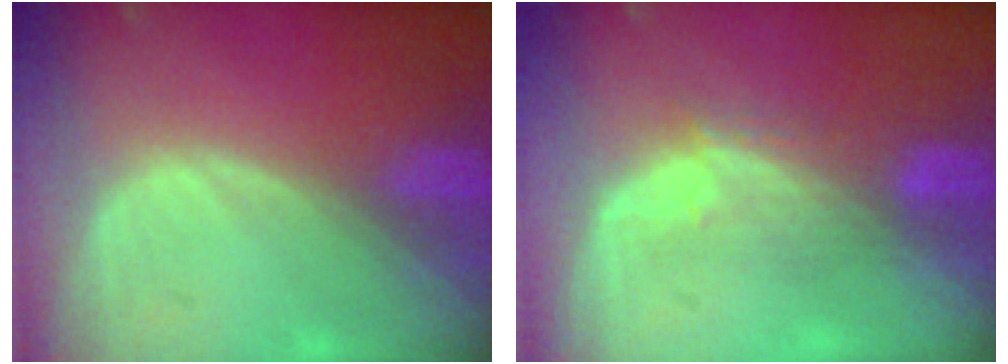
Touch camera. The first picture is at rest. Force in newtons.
{"total": 5.2, "press": 5.0, "slide": 1.4}